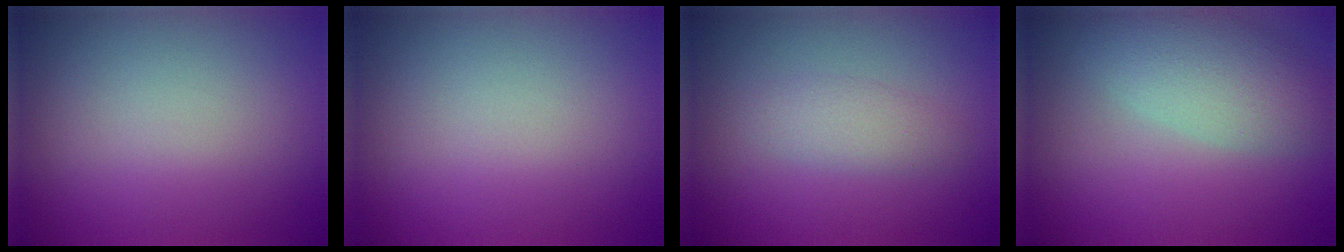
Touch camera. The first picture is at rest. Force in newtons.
{"total": 0.0}
{"total": 1.8, "press": 1.8, "slide": 0.1}
{"total": 4.8, "press": 4.8, "slide": 0.4}